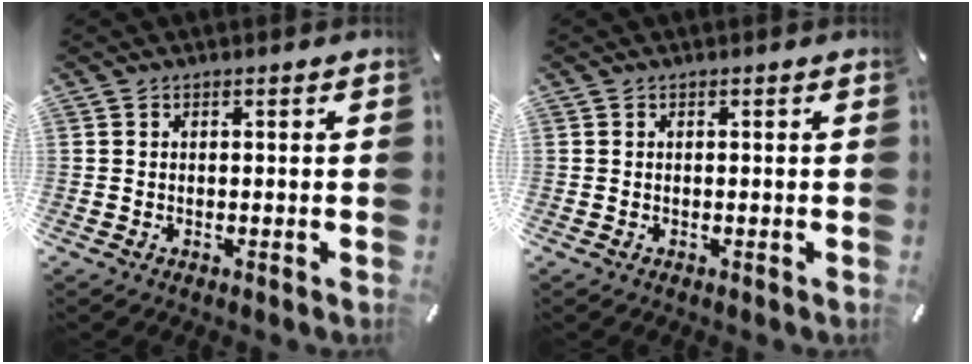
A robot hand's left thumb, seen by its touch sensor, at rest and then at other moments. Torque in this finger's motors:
{"motor_torque": [0.00, 0.00, 0.01, 0.02, 0.00]}